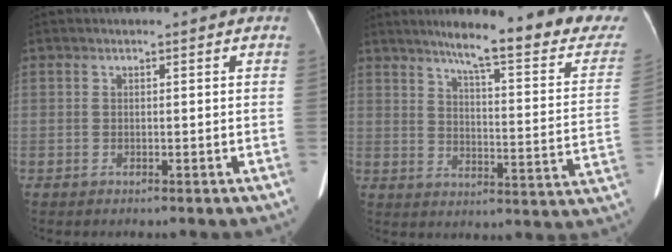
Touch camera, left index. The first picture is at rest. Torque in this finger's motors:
{"motor_torque": [0.91, -1.23, 0.77, 0.11]}